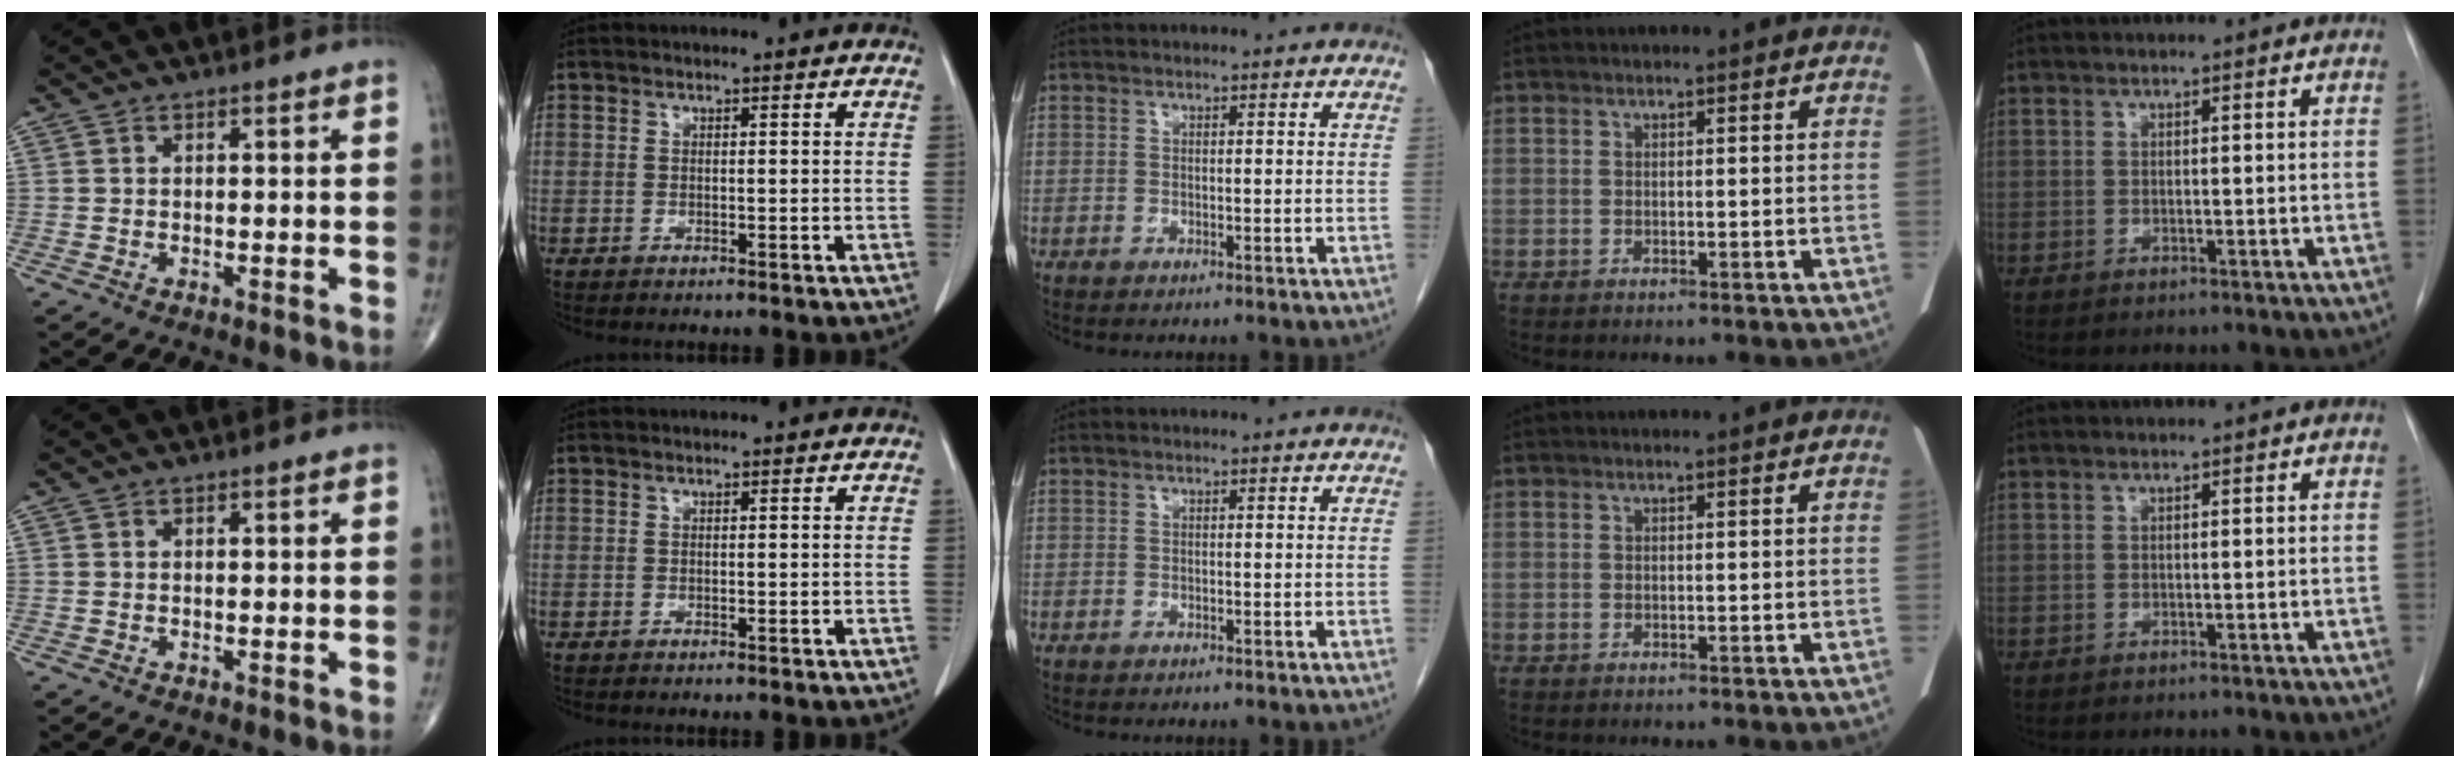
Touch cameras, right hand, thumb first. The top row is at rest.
{}